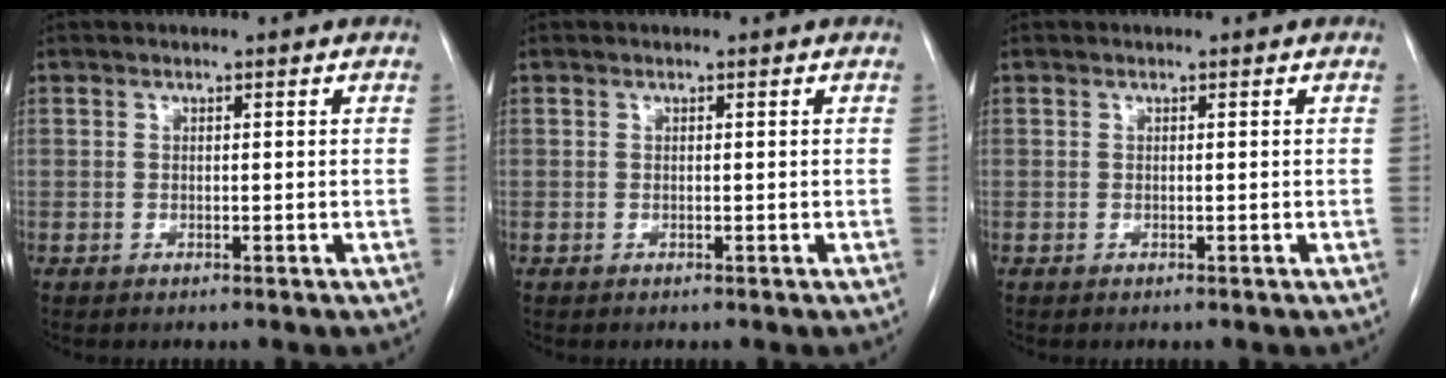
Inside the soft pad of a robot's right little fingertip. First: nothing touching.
{"total": 0.0}
{"total": 0.0}